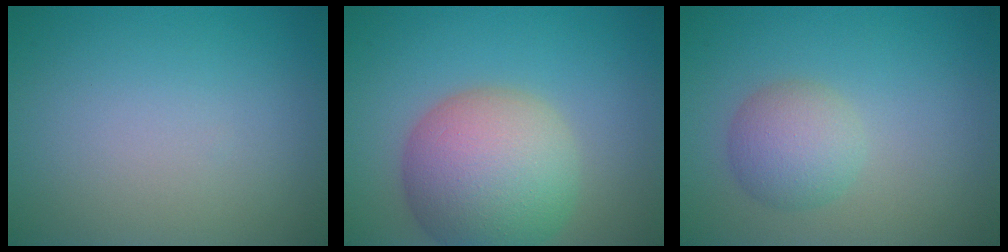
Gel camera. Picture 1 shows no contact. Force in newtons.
{"total": 9.6, "press": 9.6, "slide": 0.6}
{"total": 3.3, "press": 3.3, "slide": 0.0}